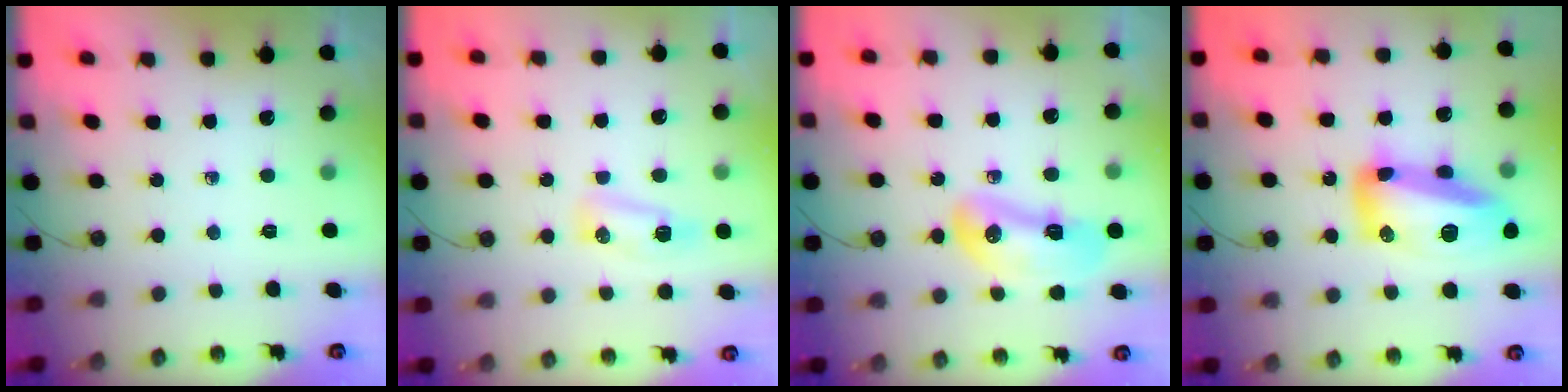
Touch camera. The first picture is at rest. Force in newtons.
{"total": 16.8, "press": 8.4, "slide": 14.6}
{"total": 14.8, "press": 12.3, "slide": 8.2}
{"total": 18.1, "press": 18.0, "slide": 1.5}